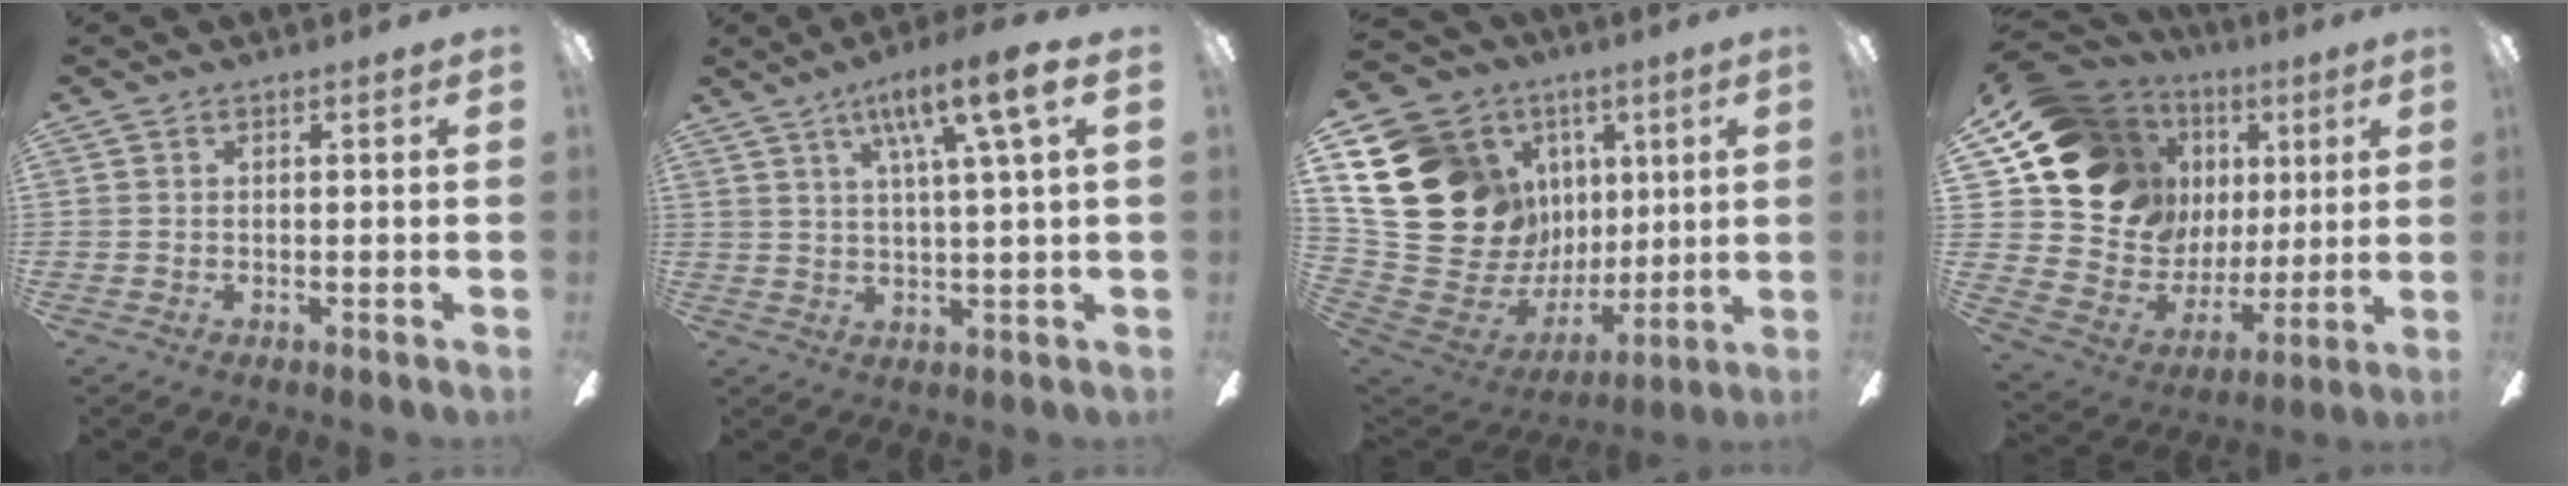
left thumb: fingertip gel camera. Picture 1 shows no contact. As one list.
[{"total": 10.9, "force": [5.8, 1.4, 9.1], "torque": [-0.151, -0.019, 0.090]}, {"total": 23.7, "force": [6.4, 19.9, 11.1], "torque": [-0.251, -0.053, 0.173]}, {"total": 19.0, "force": [8.7, 14.8, 8.3], "torque": [-0.180, -0.050, 0.185]}]